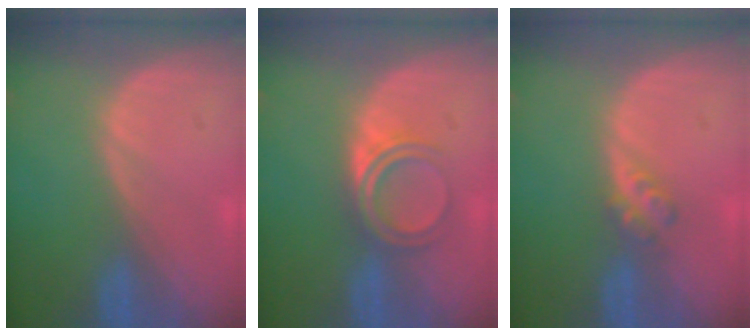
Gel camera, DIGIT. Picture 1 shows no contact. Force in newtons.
{"total": 4.8, "press": 4.2, "slide": 2.4}
{"total": 2.7, "press": 2.3, "slide": 1.3}